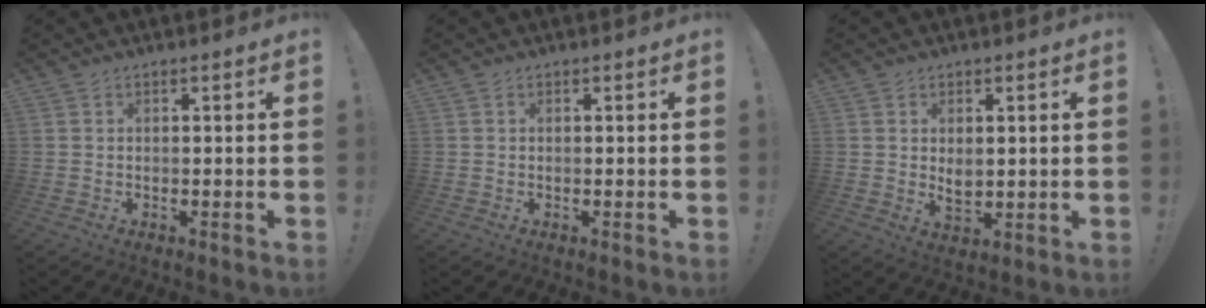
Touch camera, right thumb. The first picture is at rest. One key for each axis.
{"total": 0.0}
{"total": 3.6, "fx": 1.4, "fy": 2.3, "fz": 2.4, "tx": -0.019, "ty": -0.012, "tz": 0.022}